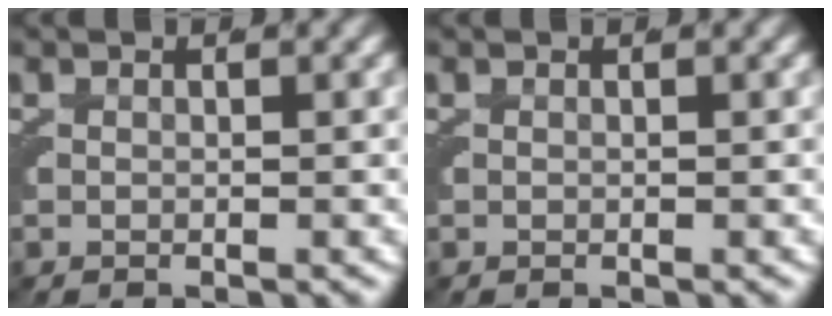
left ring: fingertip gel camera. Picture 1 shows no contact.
{"total": 0.0}